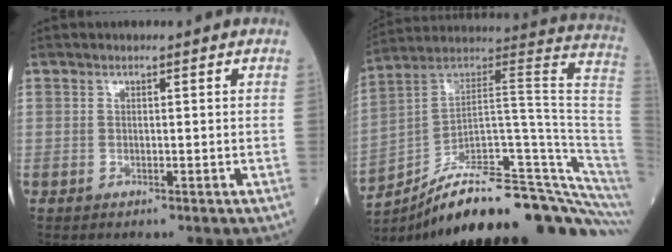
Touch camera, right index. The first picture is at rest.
{"total": 28.5, "force": [-19.9, 3.4, 20.1], "torque": [-0.189, 0.049, -0.298]}